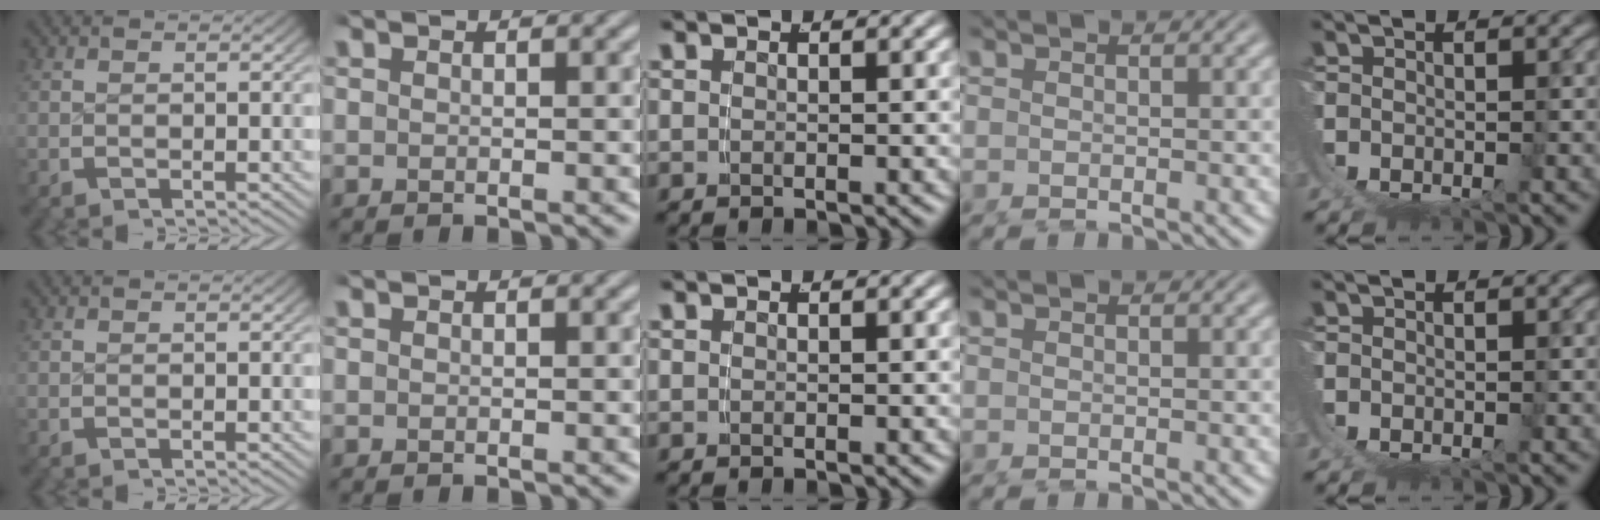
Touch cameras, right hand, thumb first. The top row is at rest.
{}